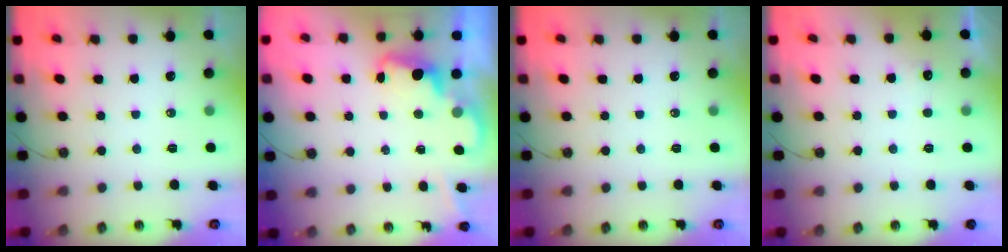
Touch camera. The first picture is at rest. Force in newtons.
{"total": 2.3, "press": 2.3, "slide": 0.6}
{"total": 0.0}
{"total": 2.6, "press": 2.4, "slide": 1.0}